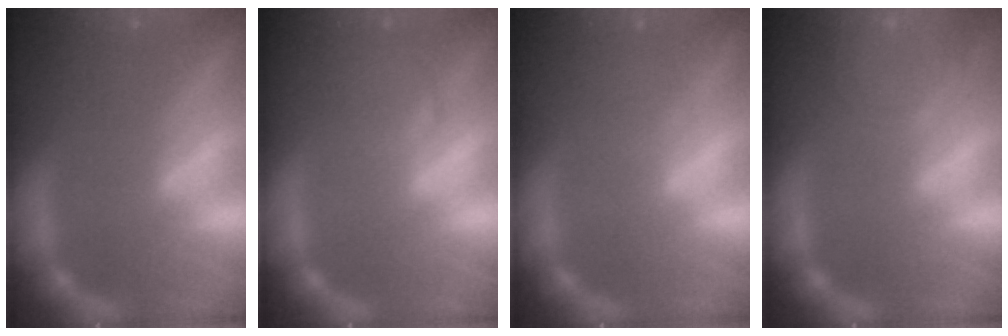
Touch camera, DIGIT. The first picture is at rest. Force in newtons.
{"total": 2.9}
{"total": 1.5}
{"total": 6.9}